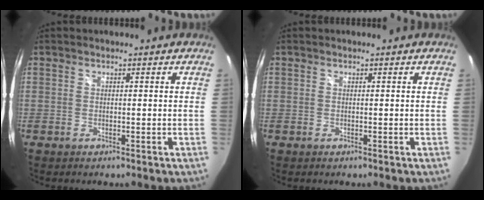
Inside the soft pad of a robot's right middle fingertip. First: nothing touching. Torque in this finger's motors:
{"motor_torque": [0.00, 0.00, 0.00, 0.00]}